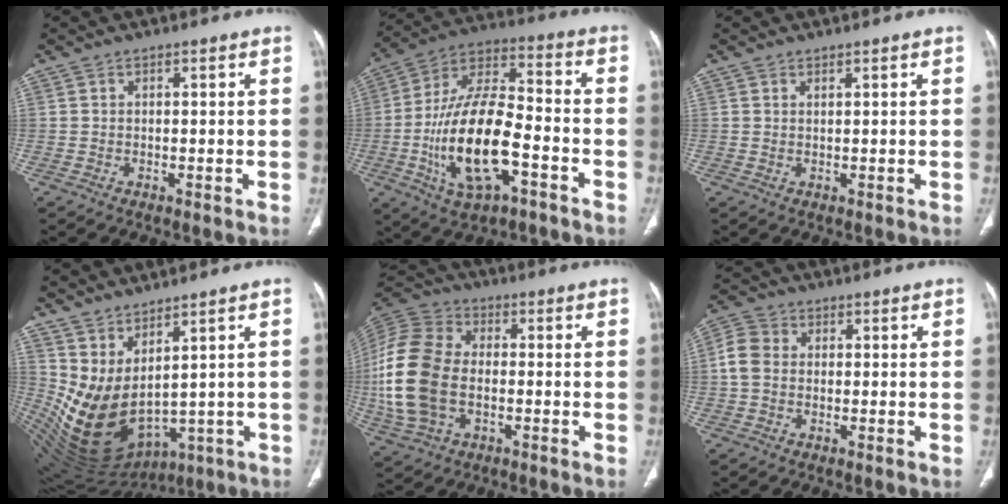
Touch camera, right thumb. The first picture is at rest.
{"total": 20.0, "force": [-6.3, 8.9, 16.8], "torque": [-0.315, 0.037, -0.107]}
{"total": 0.5, "force": [0.5, 0.0, 0.2], "torque": [0.000, -0.004, 0.010]}
{"total": 12.5, "force": [3.2, 6.2, 10.3], "torque": [-0.177, -0.043, 0.095]}
{"total": 19.1, "force": [-2.2, 12.5, 14.3], "torque": [-0.314, 0.013, -0.038]}
{"total": 5.0, "force": [0.0, 4.0, 2.9], "torque": [-0.063, 0.013, -0.009]}